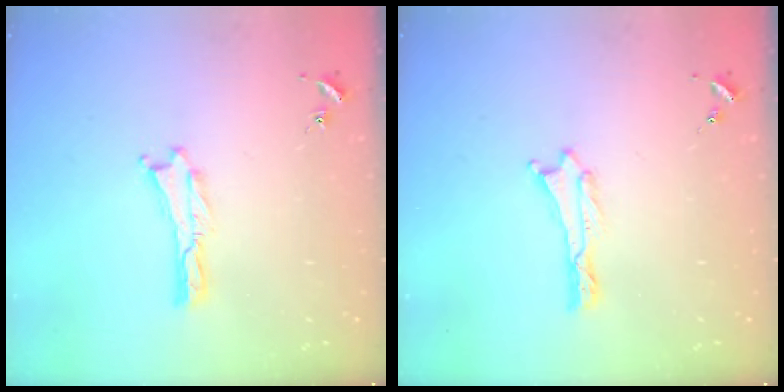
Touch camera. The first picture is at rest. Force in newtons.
{"total": 0.0}